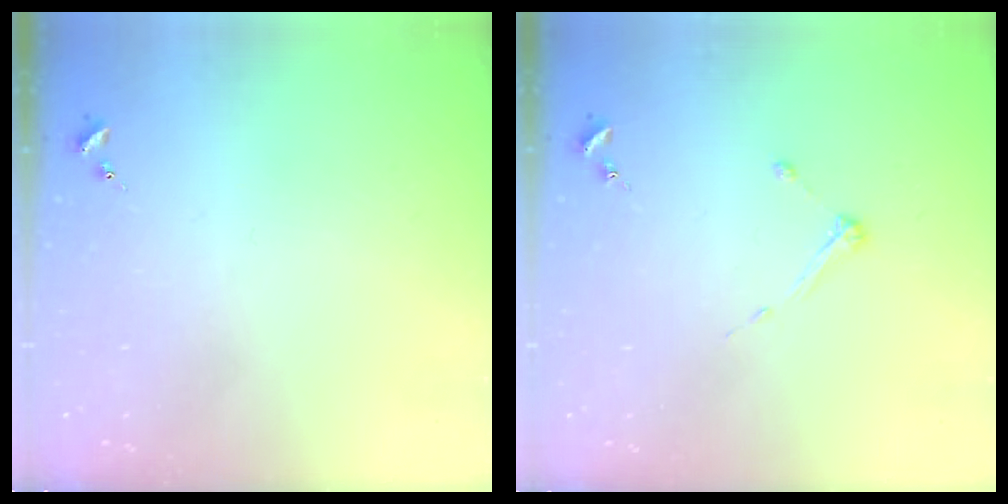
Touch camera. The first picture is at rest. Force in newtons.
{"total": 3.2, "press": 3.2, "slide": 0.4}